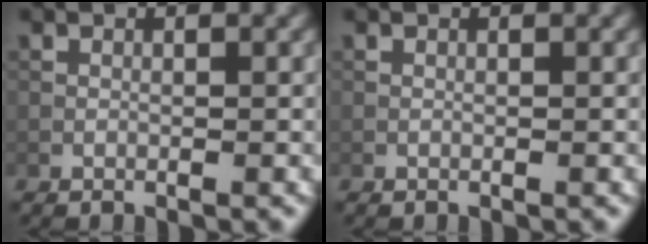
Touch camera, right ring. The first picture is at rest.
{"total": 0.0}